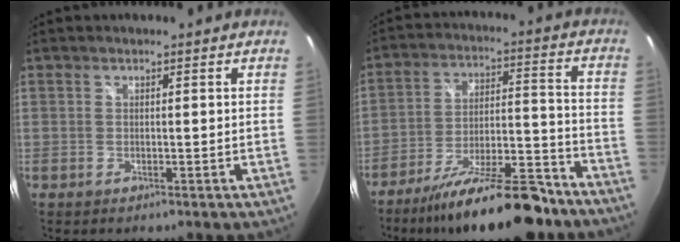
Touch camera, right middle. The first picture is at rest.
{"total": 19.3, "force": [-15.6, 4.3, 10.6], "torque": [-0.182, -0.012, -0.234]}